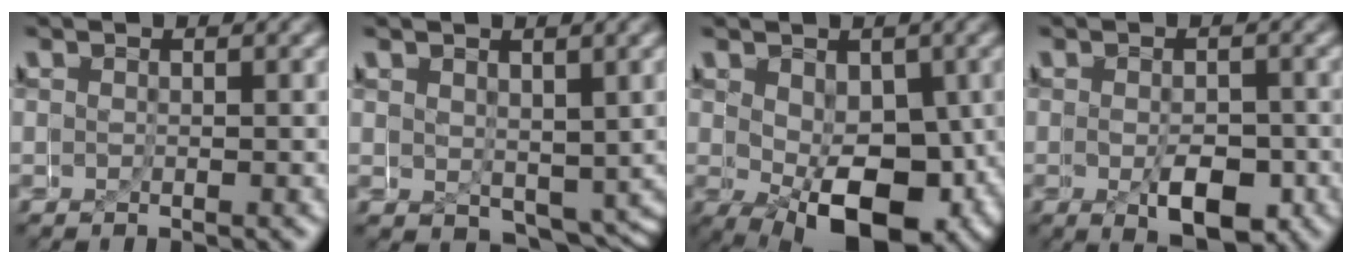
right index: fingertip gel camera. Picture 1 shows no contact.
{"total": 2.6, "force": [-1.7, 1.5, 1.3], "torque": [-0.023, -0.026, -0.011]}
{"total": 7.6, "force": [-2.1, 4.1, 6.0], "torque": [-0.085, -0.027, -0.020]}
{"total": 3.9, "force": [-1.7, 1.8, 3.1], "torque": [-0.038, -0.017, -0.021]}